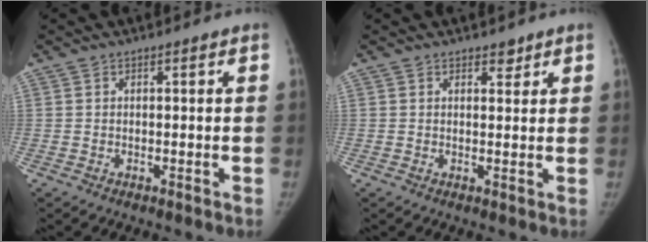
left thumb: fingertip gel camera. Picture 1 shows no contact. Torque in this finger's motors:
{"motor_torque": [0.15, -0.08, 0.18, -0.32, 0.02]}